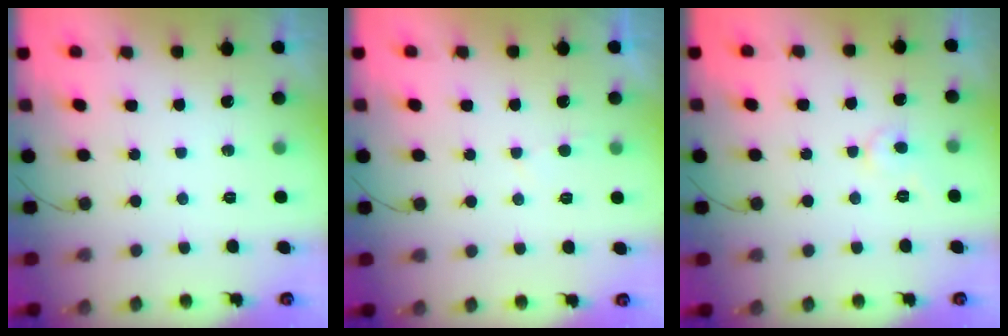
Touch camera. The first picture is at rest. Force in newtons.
{"total": 1.7, "press": 1.6, "slide": 0.2}
{"total": 4.0, "press": 3.9, "slide": 0.3}